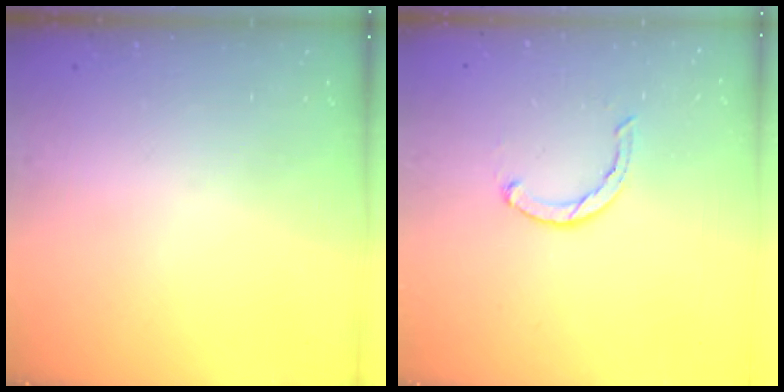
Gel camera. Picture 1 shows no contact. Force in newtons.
{"total": 2.5, "press": 2.5, "slide": 0.4}